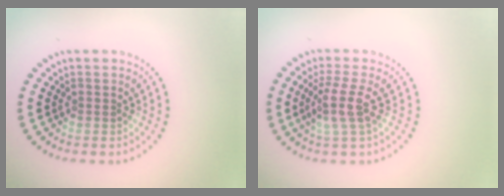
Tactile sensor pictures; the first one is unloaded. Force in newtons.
{"total": 3.0, "press": 2.3, "slide": 1.9}